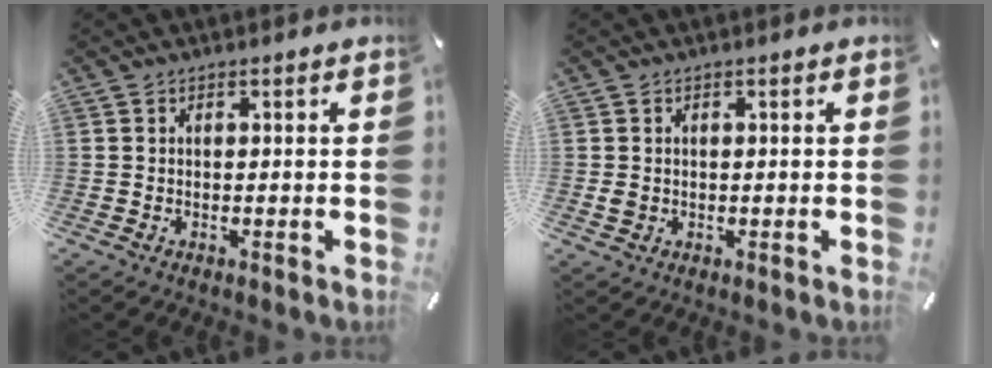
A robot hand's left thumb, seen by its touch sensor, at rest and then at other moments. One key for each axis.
{"total": 1.5, "fx": -0.1, "fy": 1.3, "fz": 0.9, "tx": -0.017, "ty": 0.004, "tz": -0.003}